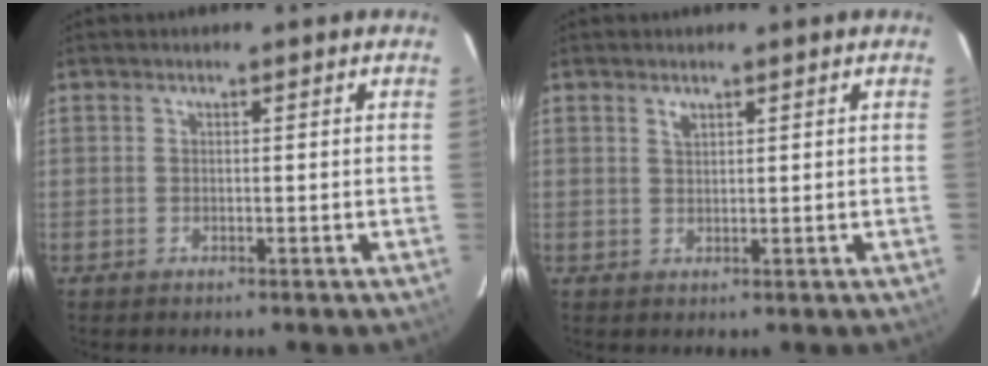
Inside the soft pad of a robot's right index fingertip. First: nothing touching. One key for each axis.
{"total": 1.3, "fx": 0.9, "fy": 0.6, "fz": 0.8, "tx": -0.014, "ty": 0.002, "tz": 0.016}